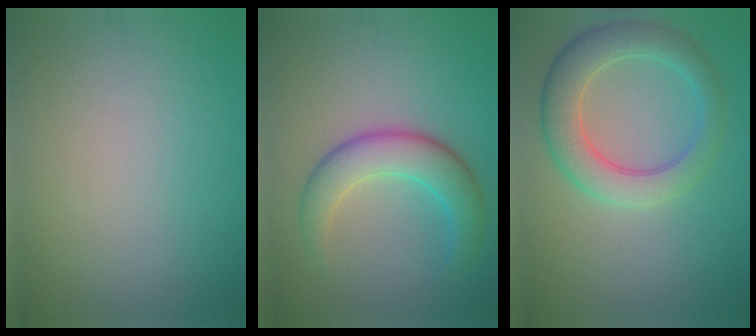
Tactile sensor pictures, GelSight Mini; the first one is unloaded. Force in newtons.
{"total": 5.1, "press": 5.1, "slide": 0.1}
{"total": 5.5, "press": 5.5, "slide": 0.3}